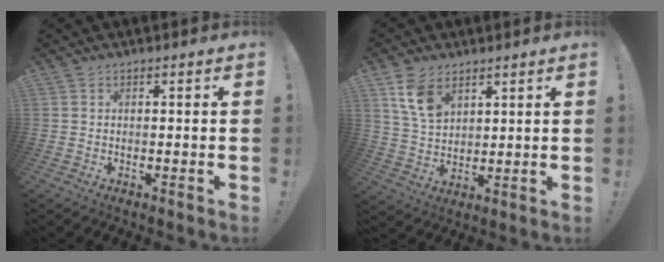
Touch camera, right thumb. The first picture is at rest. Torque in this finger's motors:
{"motor_torque": [0.28, 1.91, 0.44, -0.18, 0.05]}